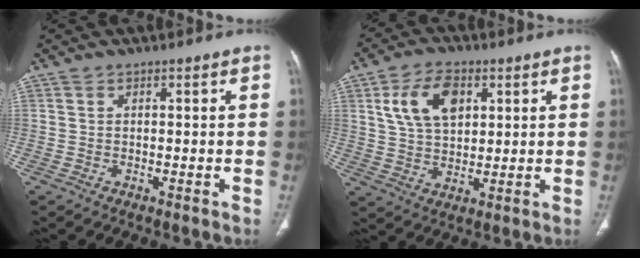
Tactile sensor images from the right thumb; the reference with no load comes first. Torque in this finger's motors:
{"motor_torque": [0.28, 1.40, 0.58, -0.20, 0.10]}